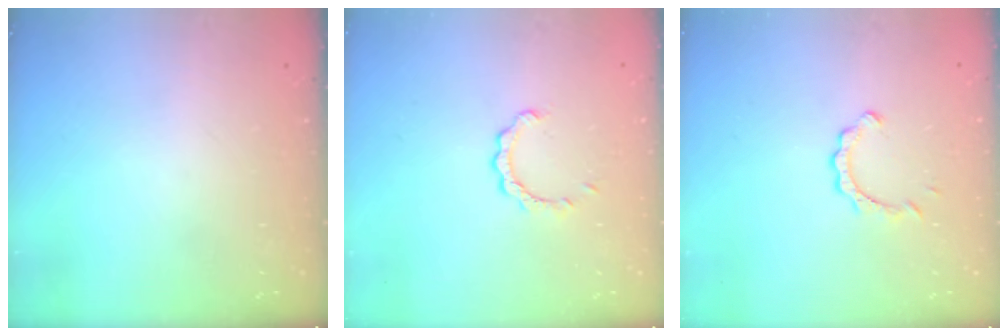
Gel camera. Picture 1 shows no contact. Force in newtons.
{"total": 2.4, "press": 2.4, "slide": 0.2}
{"total": 3.8, "press": 3.7, "slide": 0.2}